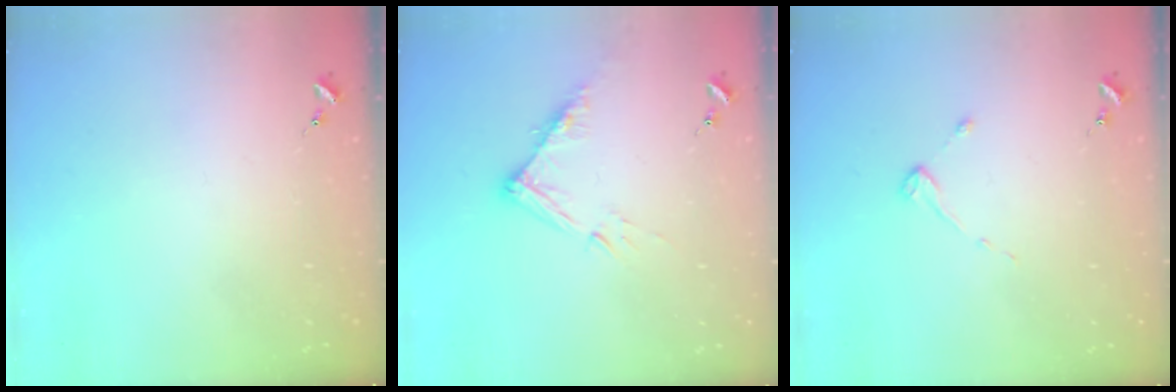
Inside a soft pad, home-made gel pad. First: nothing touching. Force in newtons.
{"total": 10.5, "press": 10.5, "slide": 0.8}
{"total": 2.6, "press": 2.5, "slide": 0.4}